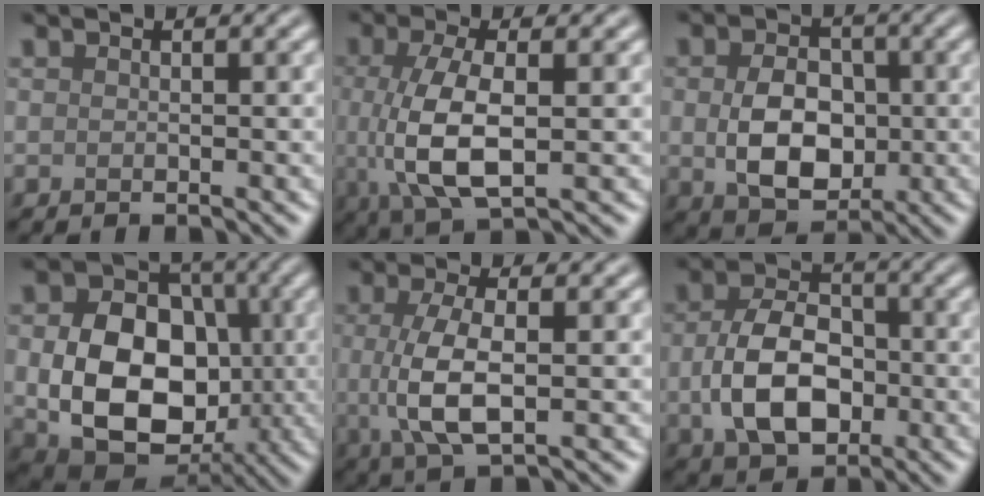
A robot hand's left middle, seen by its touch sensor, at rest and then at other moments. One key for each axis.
{"total": 6.6, "fx": -0.2, "fy": 2.6, "fz": 6.0, "tx": -0.132, "ty": -0.005, "tz": 0.000}
{"total": 6.1, "fx": -0.2, "fy": 4.3, "fz": 4.3, "tx": -0.087, "ty": -0.006, "tz": -0.002}
{"total": 11.3, "fx": -0.8, "fy": 8.4, "fz": 7.6, "tx": -0.131, "ty": -0.010, "tz": -0.012}
{"total": 5.2, "fx": 0.0, "fy": 1.9, "fz": 4.9, "tx": -0.108, "ty": -0.002, "tz": -0.001}
{"total": 7.4, "fx": -1.2, "fy": 4.8, "fz": 5.4, "tx": -0.110, "ty": 0.001, "tz": -0.025}